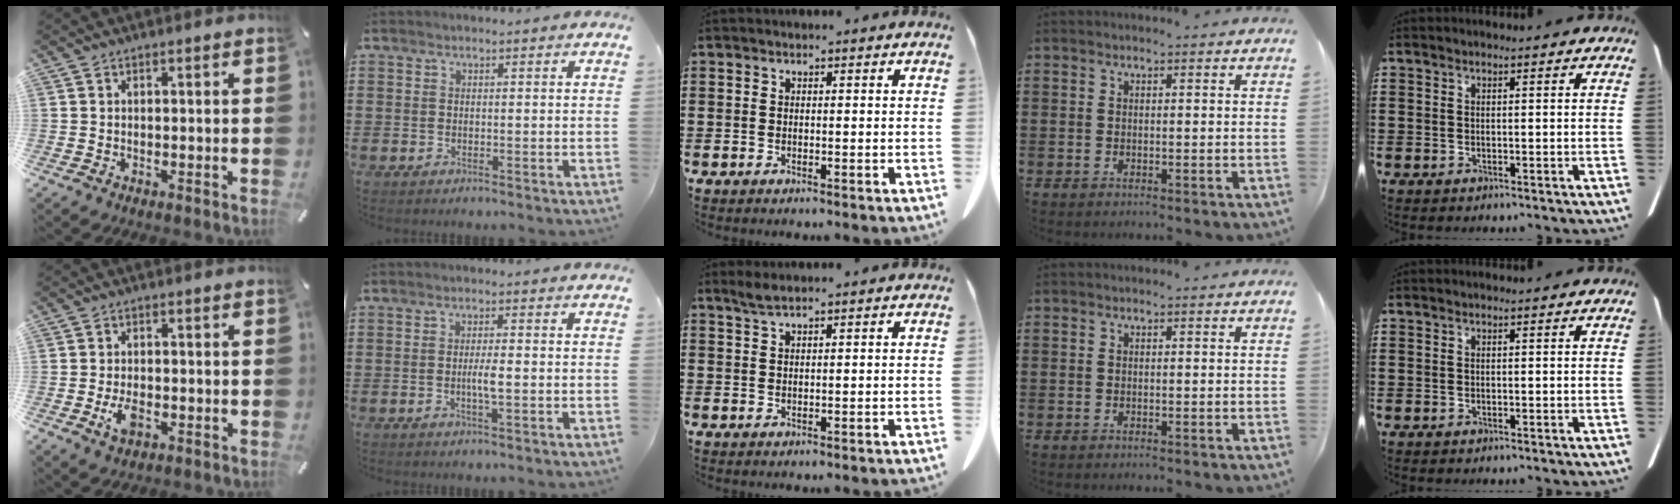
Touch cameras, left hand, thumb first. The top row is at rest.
{"thumb": {"total": 4.2, "force": [-1.5, 2.3, 3.2], "torque": [-0.074, 0.000, -0.028]}, "index": {"total": 2.9, "force": [-0.5, 0.4, 2.8], "torque": [-0.051, -0.001, -0.010]}, "middle": {"total": 1.8, "force": [1.4, 0.2, 1.2], "torque": [-0.026, 0.001, 0.026]}}